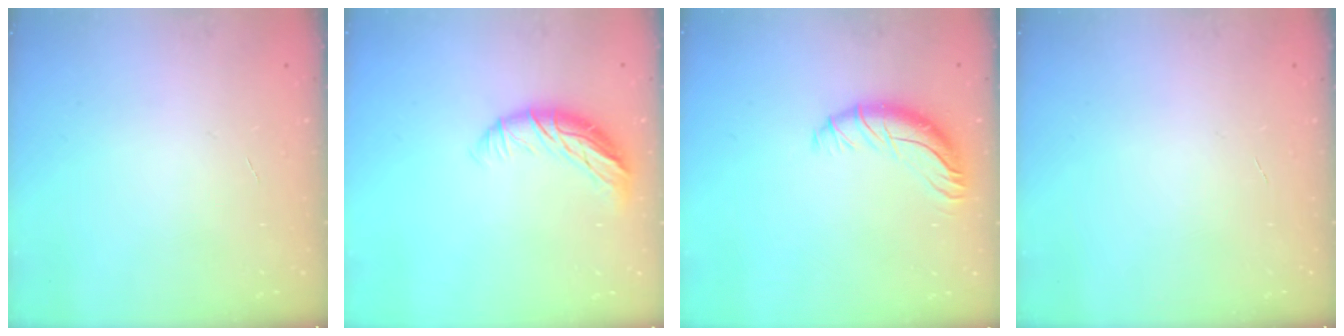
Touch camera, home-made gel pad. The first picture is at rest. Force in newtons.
{"total": 9.9, "press": 9.9, "slide": 0.4}
{"total": 11.2, "press": 10.9, "slide": 2.5}
{"total": 0.0}